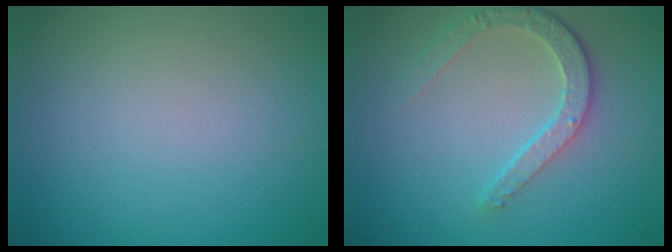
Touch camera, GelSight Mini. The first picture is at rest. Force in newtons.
{"total": 3.6, "press": 2.9, "slide": 2.2}